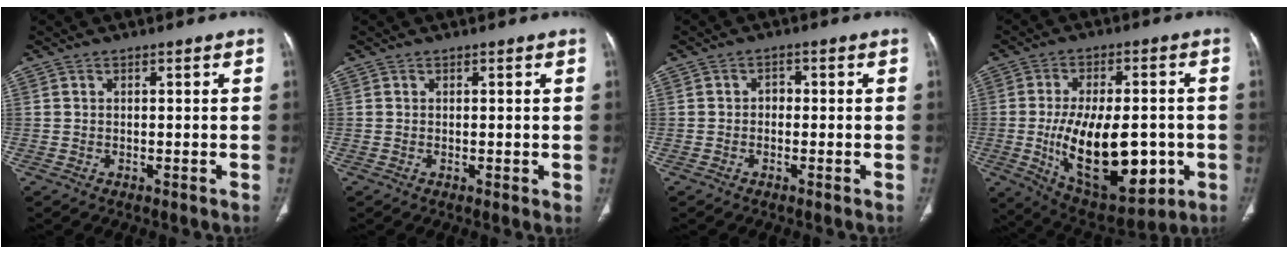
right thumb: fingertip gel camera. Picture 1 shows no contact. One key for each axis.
{"total": 0.9, "fx": 0.0, "fy": 0.3, "fz": 0.8, "tx": -0.016, "ty": -0.005, "tz": -0.001}
{"total": 1.8, "fx": -0.3, "fy": 1.4, "fz": 1.0, "tx": -0.005, "ty": 0.007, "tz": -0.011}
{"total": 21.8, "fx": -4.2, "fy": 10.9, "fz": 18.4, "tx": -0.283, "ty": -0.002, "tz": -0.037}